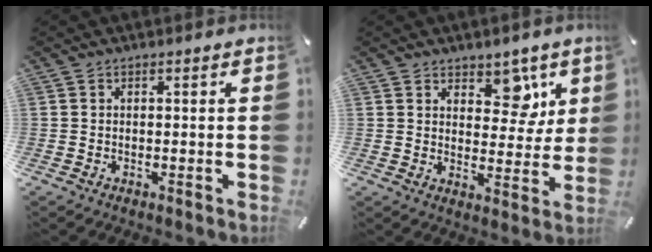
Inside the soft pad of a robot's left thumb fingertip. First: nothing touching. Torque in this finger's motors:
{"motor_torque": [0.39, -0.14, 0.08, -0.10, 0.04]}